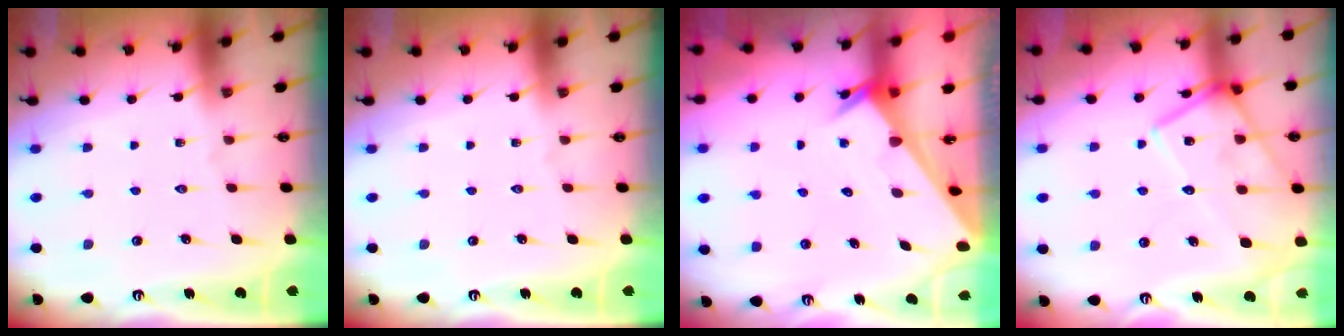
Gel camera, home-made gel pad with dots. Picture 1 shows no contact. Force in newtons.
{"total": 0.0}
{"total": 3.3, "press": 3.2, "slide": 0.3}
{"total": 16.4, "press": 16.3, "slide": 1.2}